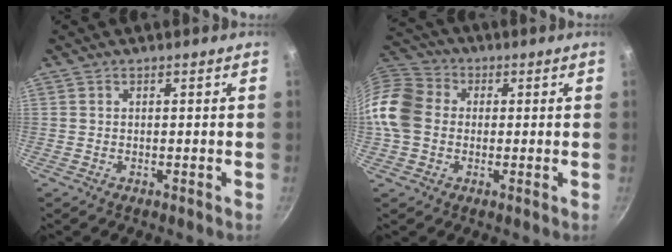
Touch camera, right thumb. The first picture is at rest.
{"total": 12.1, "force": [-0.4, 10.0, 6.8], "torque": [-0.113, 0.023, -0.028]}